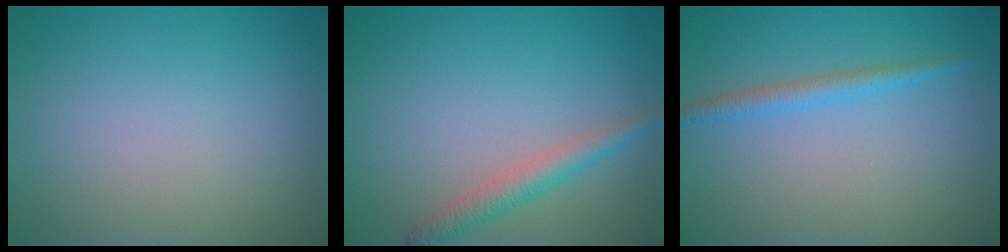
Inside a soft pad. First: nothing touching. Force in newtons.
{"total": 2.4, "press": 2.4, "slide": 0.1}
{"total": 1.9, "press": 1.9, "slide": 0.1}